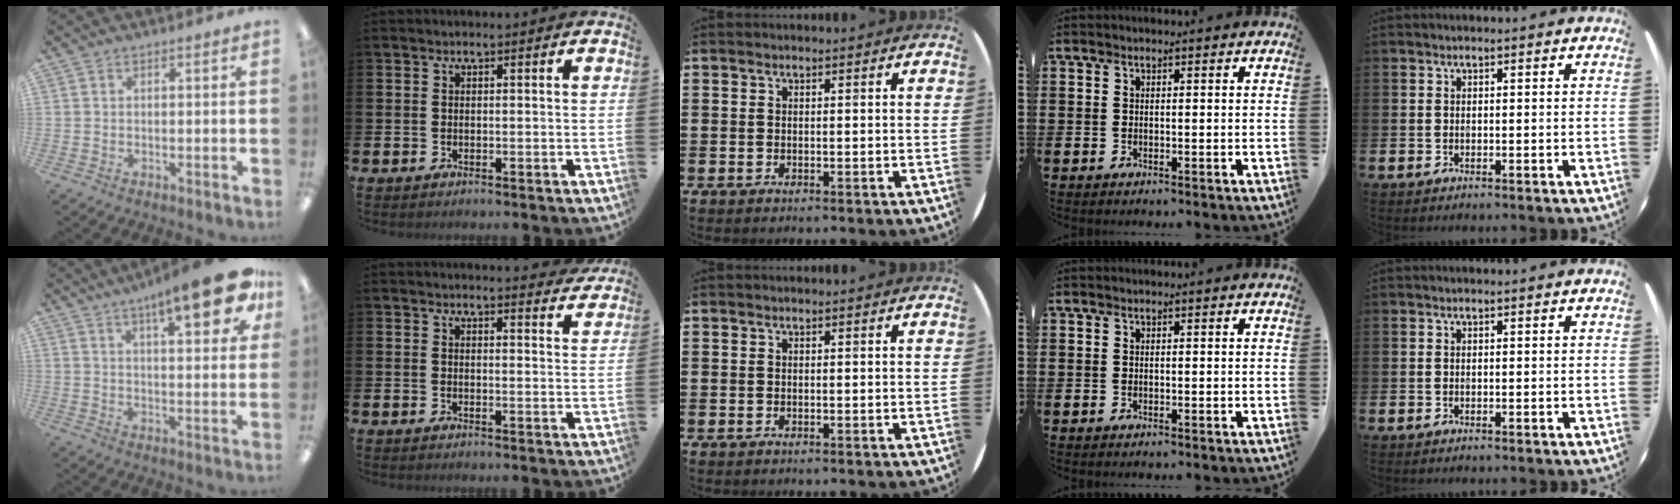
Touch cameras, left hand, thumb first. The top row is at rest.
{"thumb": {"total": 15.9, "force": [9.1, 4.2, 12.4], "torque": [-0.171, -0.044, 0.137]}, "index": {"total": 3.0, "force": [3.0, 0.0, 0.0], "torque": [0.014, -0.025, 0.051]}}